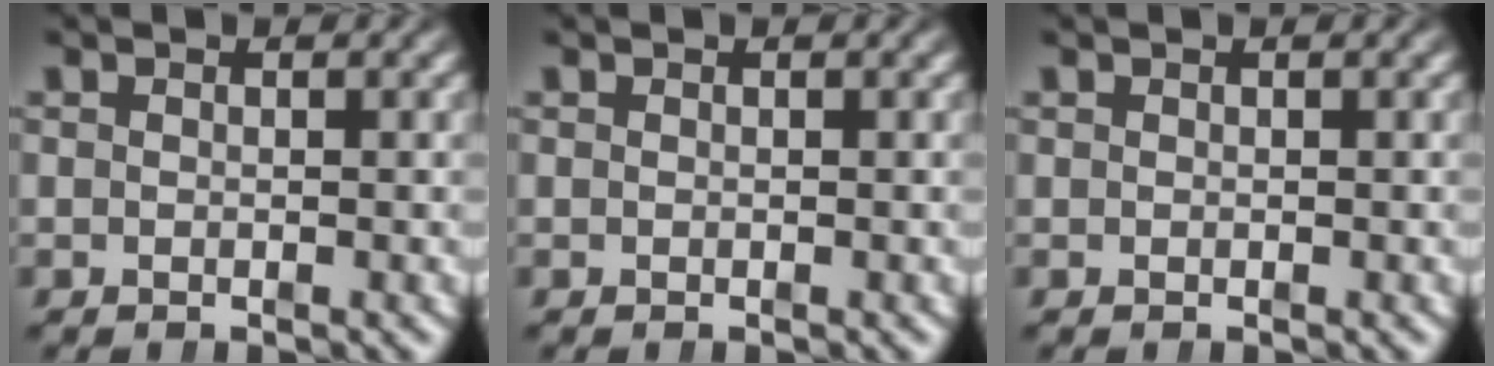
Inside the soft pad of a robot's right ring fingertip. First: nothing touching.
{"total": 0.0}
{"total": 0.0}